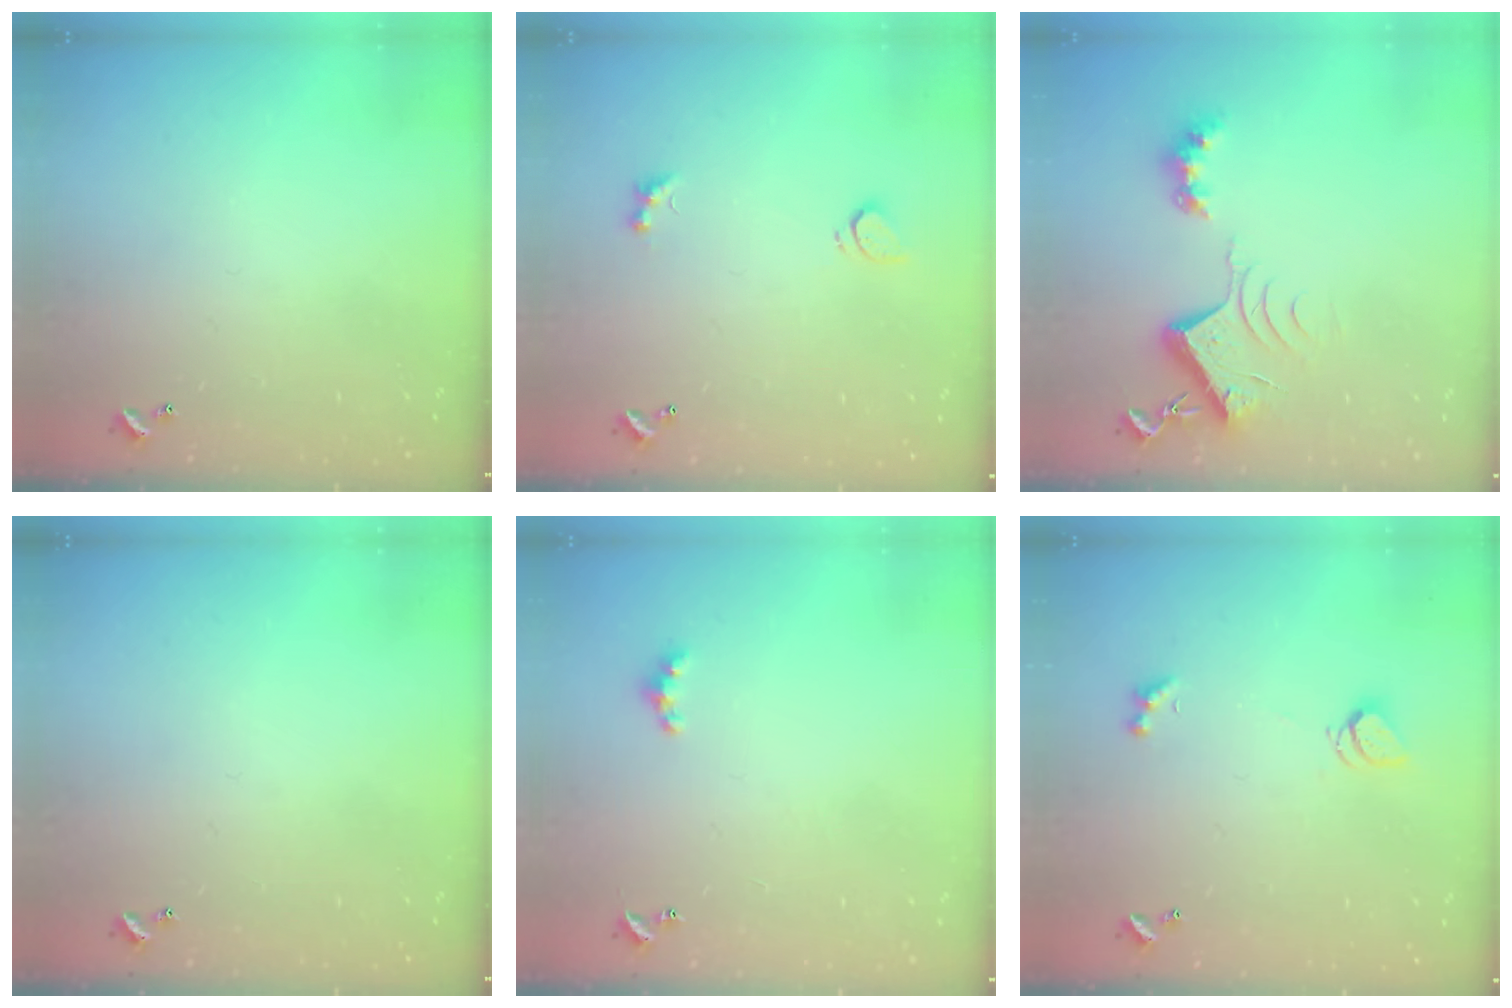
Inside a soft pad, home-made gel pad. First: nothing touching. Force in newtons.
{"total": 3.1, "press": 2.8, "slide": 1.3}
{"total": 8.0, "press": 8.0, "slide": 0.9}
{"total": 0.0}
{"total": 4.1, "press": 4.1, "slide": 0.4}
{"total": 2.0, "press": 1.9, "slide": 0.5}